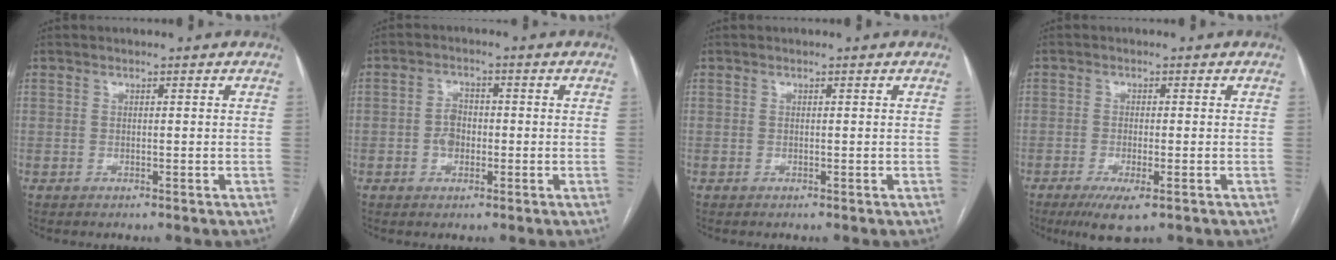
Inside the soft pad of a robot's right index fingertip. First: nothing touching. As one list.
[{"total": 3.3, "force": [-0.7, 2.4, 2.1], "torque": [-0.038, 0.008, -0.014]}, {"total": 0.0}, {"total": 5.0, "force": [-2.7, 0.9, 4.1], "torque": [-0.068, -0.012, -0.042]}]